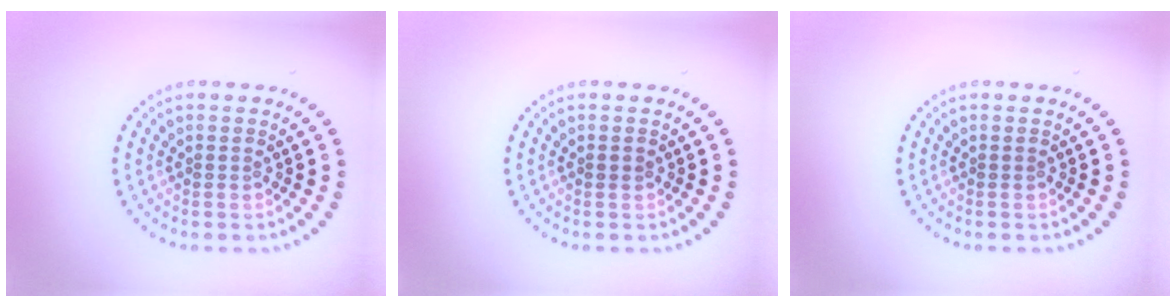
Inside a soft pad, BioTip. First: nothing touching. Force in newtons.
{"total": 0.7, "press": 0.7, "slide": 0.1}
{"total": 0.0}